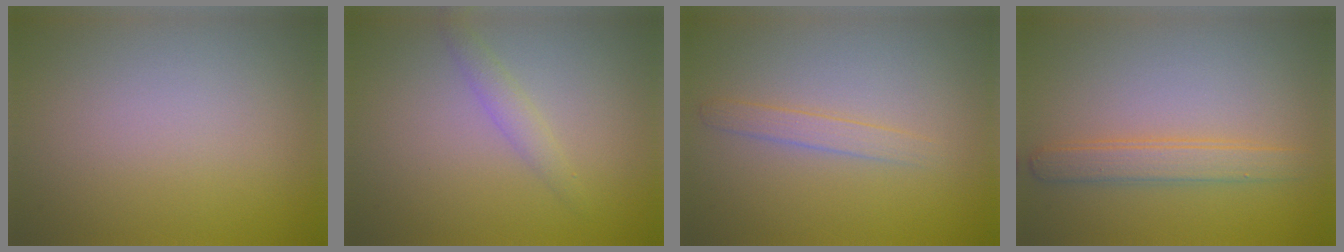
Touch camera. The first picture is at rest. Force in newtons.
{"total": 1.4, "press": 1.4, "slide": 0.1}
{"total": 1.5, "press": 1.4, "slide": 0.1}
{"total": 2.5, "press": 2.5, "slide": 0.1}